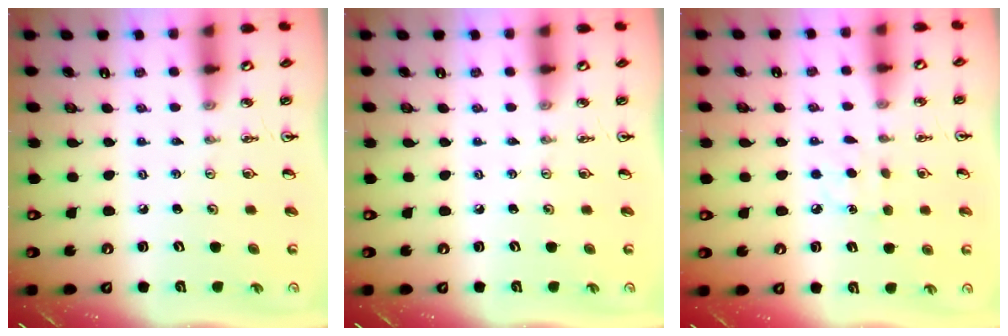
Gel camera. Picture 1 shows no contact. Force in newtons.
{"total": 0.0}
{"total": 5.8, "press": 5.8, "slide": 0.6}